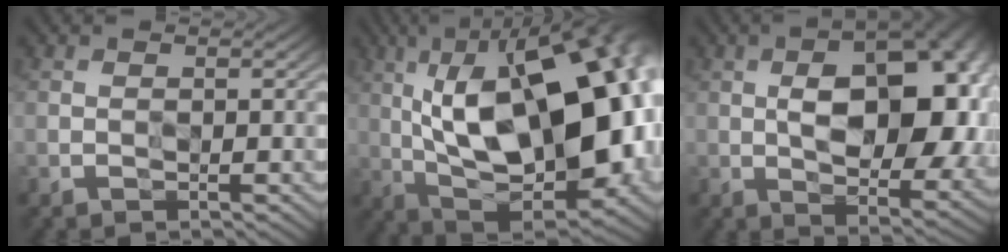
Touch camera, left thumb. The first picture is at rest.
{"total": 19.1, "force": [1.2, 9.2, 16.7], "torque": [-0.271, 0.031, 0.009]}
{"total": 16.5, "force": [0.9, 9.6, 13.4], "torque": [-0.137, 0.023, 0.009]}